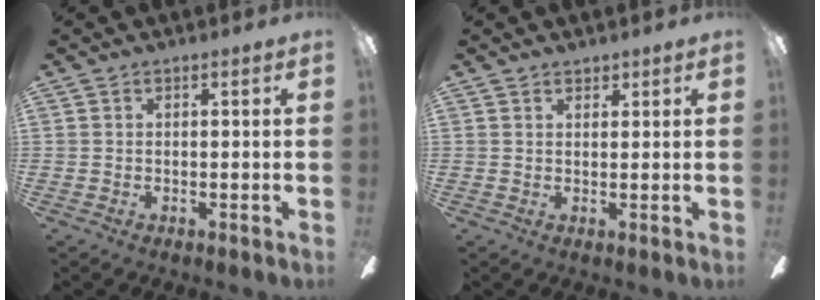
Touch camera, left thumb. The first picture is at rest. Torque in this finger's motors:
{"motor_torque": [-0.09, 0.12, -0.04, -0.07, 0.02]}